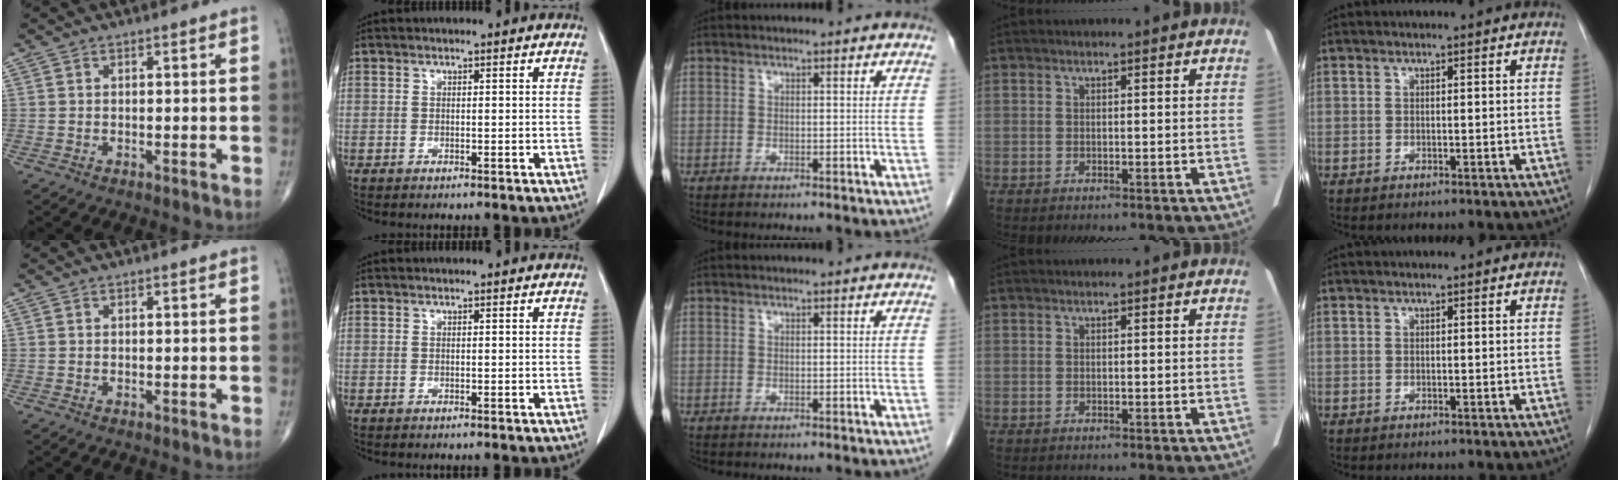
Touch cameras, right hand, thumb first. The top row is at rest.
{}